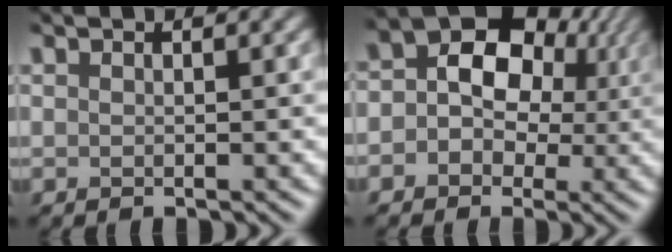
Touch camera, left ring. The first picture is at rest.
{"total": 7.8, "force": [0.1, 6.4, 4.4], "torque": [-0.068, 0.011, -0.009]}